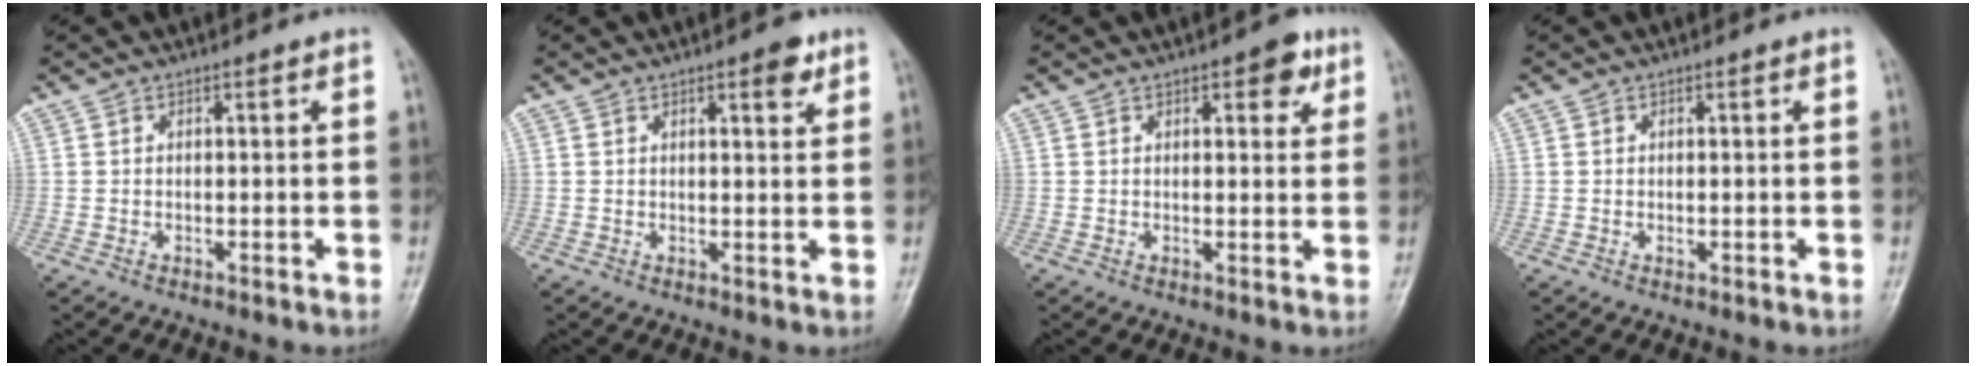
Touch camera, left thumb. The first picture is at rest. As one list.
[{"total": 3.6, "force": [2.2, 1.1, 2.7], "torque": [-0.028, -0.010, 0.027]}, {"total": 4.6, "force": [2.4, 2.0, 3.4], "torque": [-0.026, -0.006, 0.024]}, {"total": 0.6, "force": [0.1, 0.3, 0.6], "torque": [-0.008, 0.001, 0.005]}]